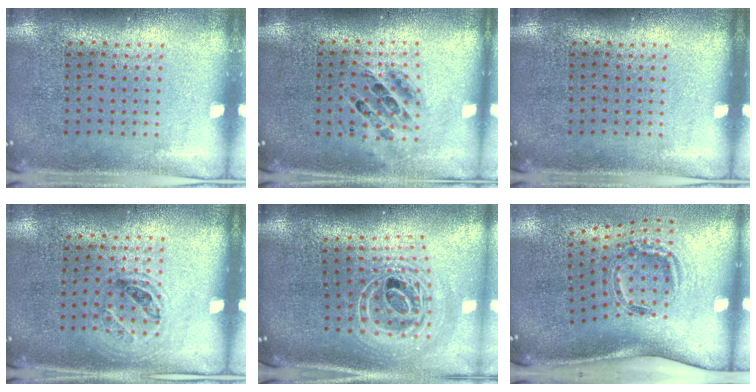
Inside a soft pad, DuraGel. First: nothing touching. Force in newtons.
{"total": 0.7, "press": 0.7, "slide": 0.1}
{"total": 0.0}
{"total": 1.1, "press": 0.9, "slide": 0.6}
{"total": 2.6, "press": 1.9, "slide": 1.9}
{"total": 2.0, "press": 1.3, "slide": 1.5}